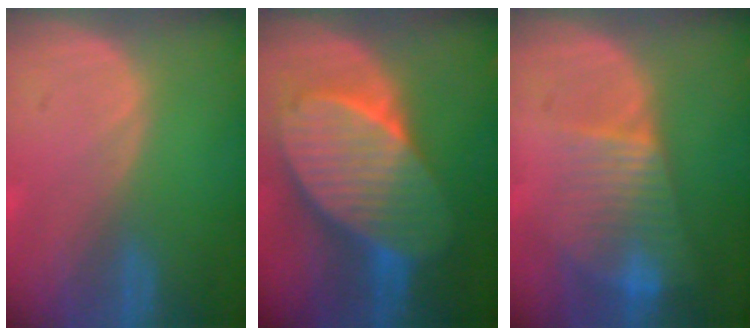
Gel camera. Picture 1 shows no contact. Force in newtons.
{"total": 10.9, "press": 10.9, "slide": 0.7}
{"total": 8.0, "press": 6.8, "slide": 4.2}